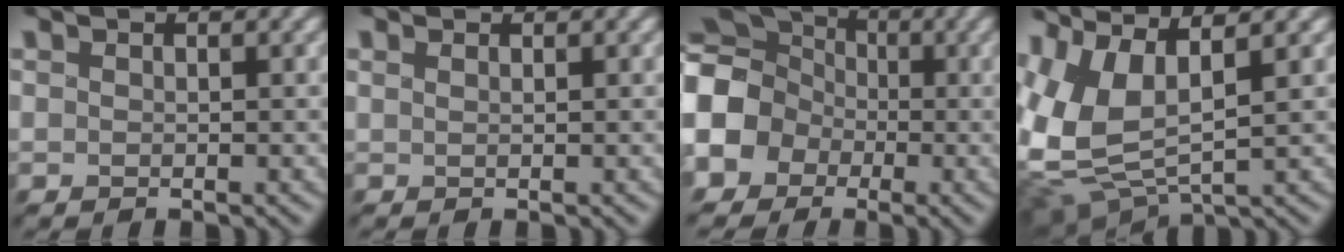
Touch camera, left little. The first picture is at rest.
{"total": 0.0}
{"total": 13.4, "force": [-1.9, 12.0, 5.6], "torque": [-0.152, -0.007, -0.082]}
{"total": 8.1, "force": [1.8, 3.7, 6.9], "torque": [-0.168, 0.002, 0.030]}